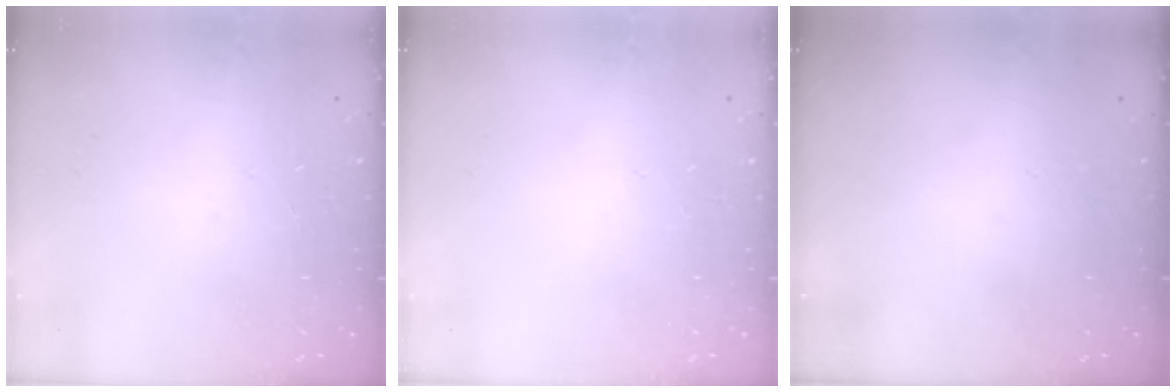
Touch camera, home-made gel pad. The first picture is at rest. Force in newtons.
{"total": 0.0}
{"total": 0.0}